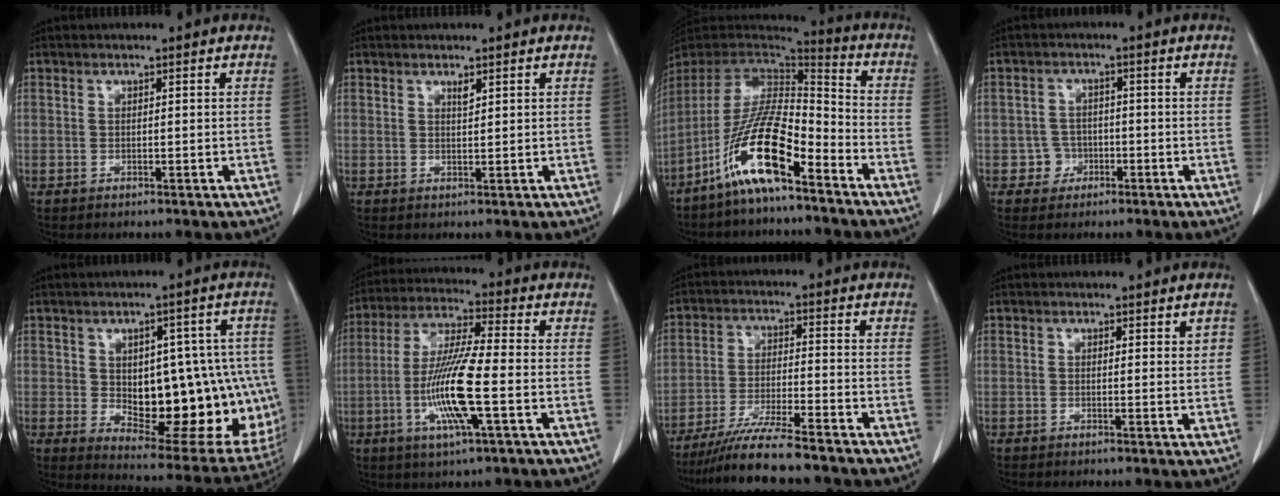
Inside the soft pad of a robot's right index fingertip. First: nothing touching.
{"total": 0.9, "force": [0.6, 0.1, 0.6], "torque": [-0.014, -0.006, 0.012]}
{"total": 14.8, "force": [-8.9, 2.1, 11.6], "torque": [-0.230, -0.003, -0.165]}
{"total": 3.1, "force": [-1.1, 2.8, -0.2], "torque": [0.015, 0.015, -0.018]}
{"total": 21.4, "force": [-2.1, 9.9, 18.8], "torque": [-0.187, 0.016, 0.006]}
{"total": 12.9, "force": [-3.1, 0.8, 12.5], "torque": [-0.250, -0.012, -0.064]}
{"total": 10.2, "force": [-8.7, 0.0, 5.2], "torque": [-0.090, -0.027, -0.149]}
{"total": 1.7, "force": [0.9, 0.4, 1.3], "torque": [-0.016, -0.005, 0.012]}